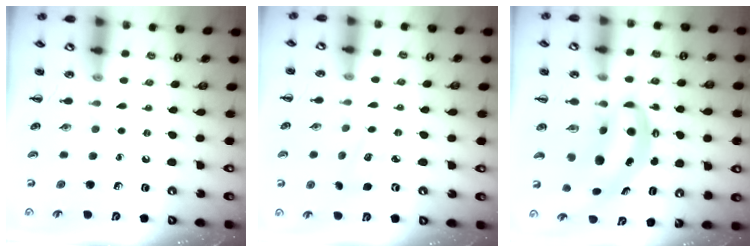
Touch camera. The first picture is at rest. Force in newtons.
{"total": 3.7, "press": 3.6, "slide": 0.8}
{"total": 9.2, "press": 8.9, "slide": 2.3}